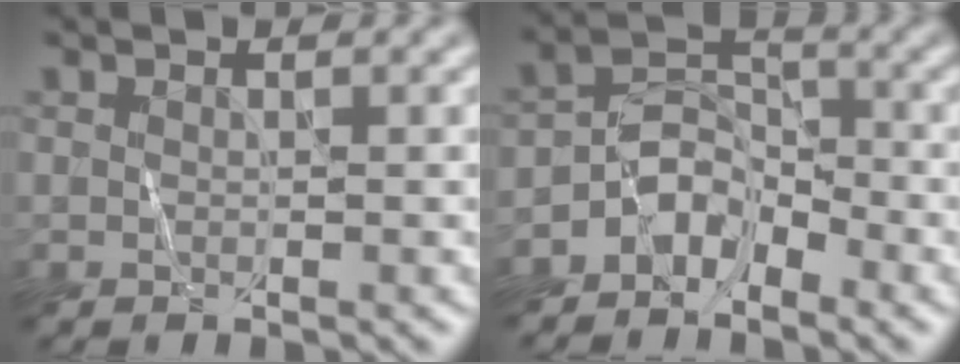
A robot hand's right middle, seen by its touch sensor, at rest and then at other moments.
{"total": 3.4, "force": [-2.8, 1.6, 1.0], "torque": [-0.014, 0.011, -0.058]}